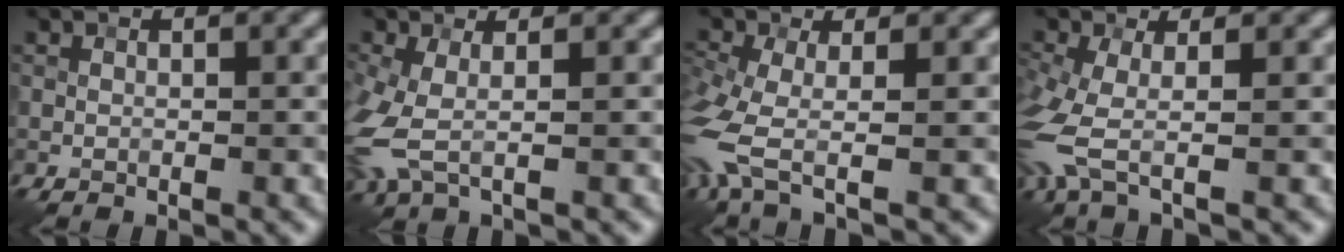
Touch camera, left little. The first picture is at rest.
{"total": 4.0, "force": [-0.4, 1.9, 3.5], "torque": [-0.106, -0.008, -0.013]}
{"total": 6.1, "force": [-2.3, 2.5, 5.1], "torque": [-0.144, -0.023, -0.056]}
{"total": 4.9, "force": [-1.3, 1.8, 4.3], "torque": [-0.131, -0.019, -0.036]}